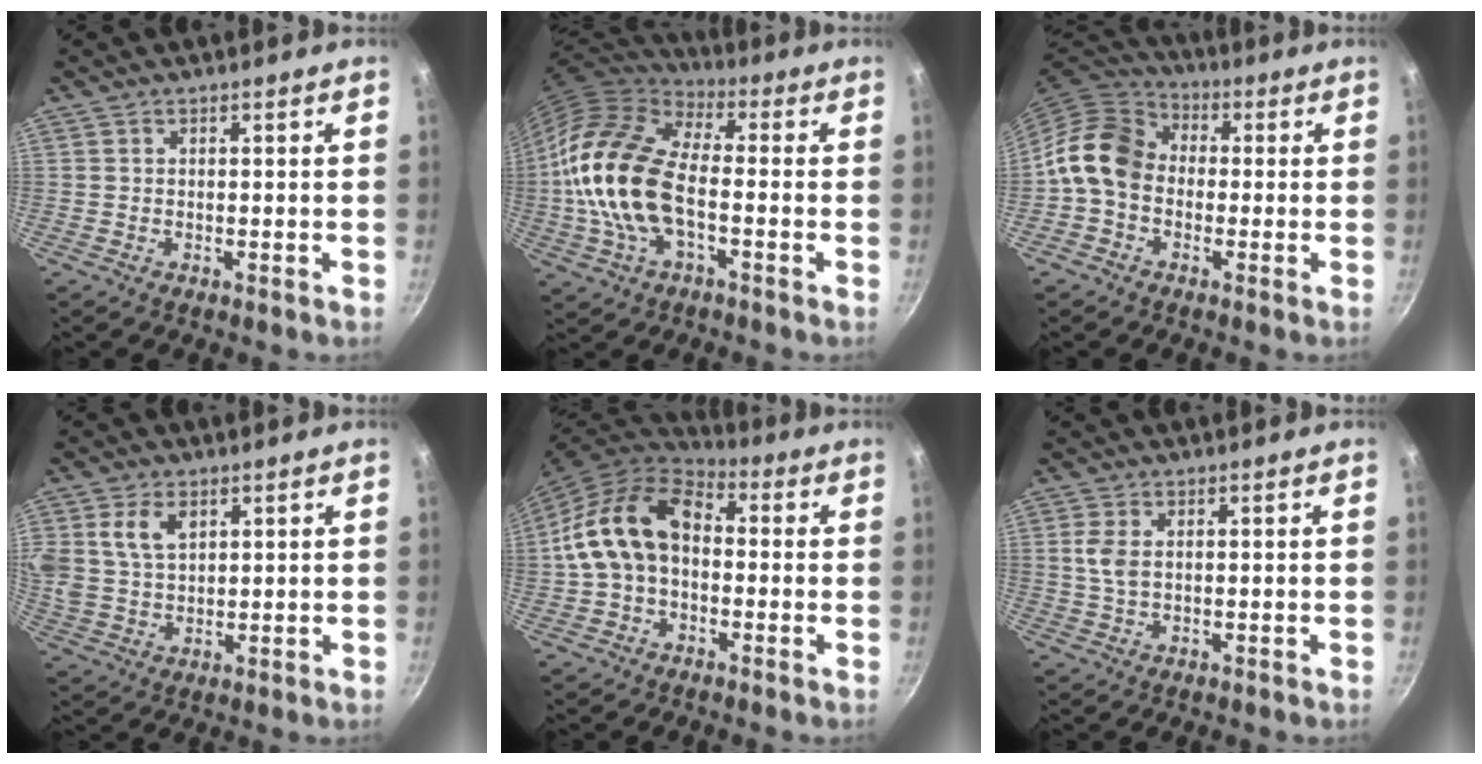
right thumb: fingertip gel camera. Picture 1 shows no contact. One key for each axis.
{"total": 19.2, "fx": -2.4, "fy": 10.5, "fz": 15.9, "tx": -0.296, "ty": 0.028, "tz": -0.058}
{"total": 11.2, "fx": -0.8, "fy": 8.9, "fz": 6.7, "tx": -0.096, "ty": 0.028, "tz": -0.040}
{"total": 8.0, "fx": 3.2, "fy": 5.2, "fz": 5.2, "tx": -0.091, "ty": -0.007, "tz": 0.064}
{"total": 14.9, "fx": 0.2, "fy": 10.5, "fz": 10.6, "tx": -0.168, "ty": 0.039, "tz": -0.010}
{"total": 3.6, "fx": 0.7, "fy": 2.0, "fz": 2.9, "tx": -0.062, "ty": 0.002, "tz": 0.014}